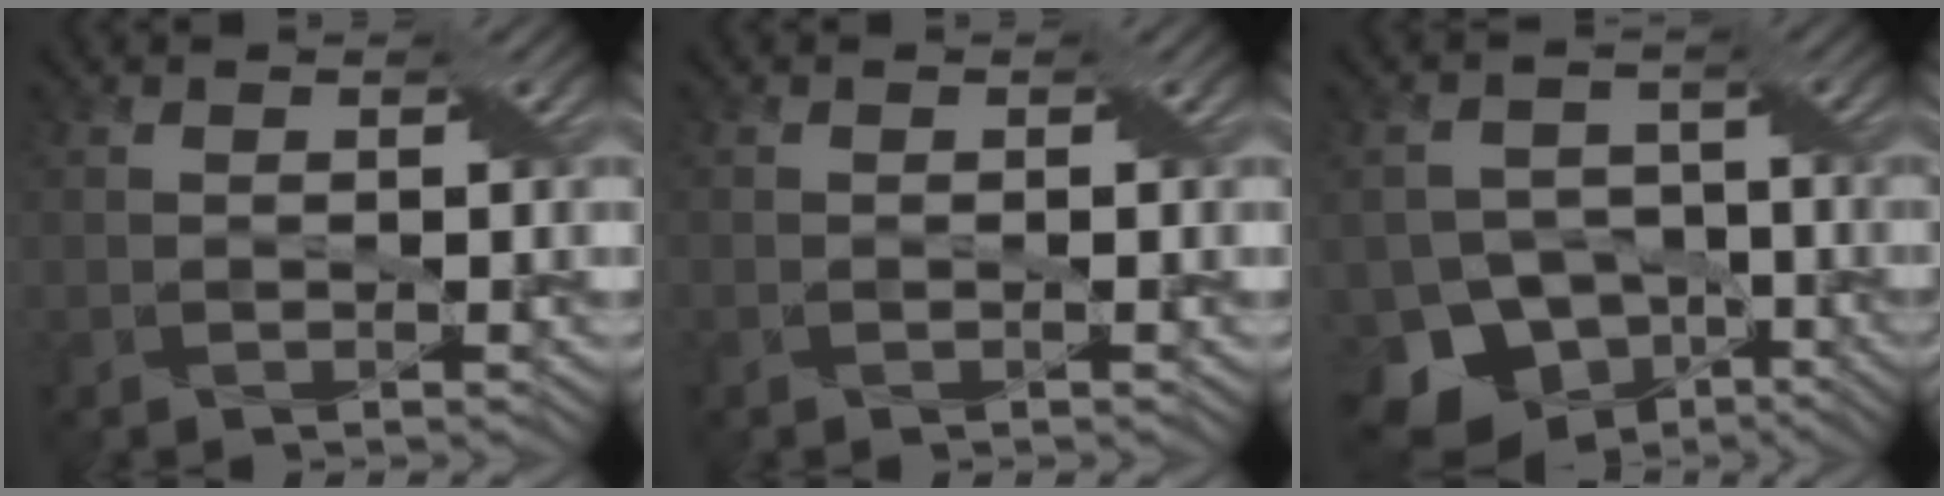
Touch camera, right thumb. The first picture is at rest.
{"total": 0.0}
{"total": 12.4, "force": [-7.7, 9.1, 3.4], "torque": [-0.085, -0.024, -0.126]}